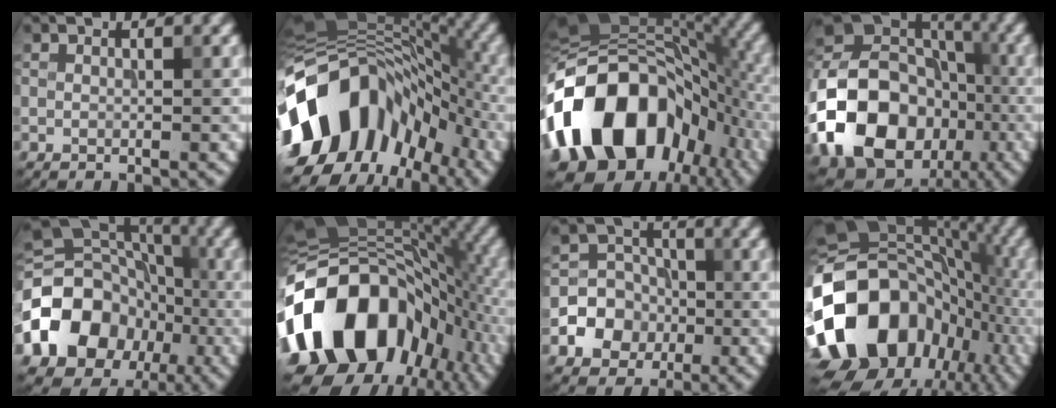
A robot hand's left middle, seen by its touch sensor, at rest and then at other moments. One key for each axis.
{"total": 17.6, "fx": -5.7, "fy": 12.2, "fz": 11.3, "tx": -0.200, "ty": 0.005, "tz": -0.104}
{"total": 16.6, "fx": -5.6, "fy": 11.5, "fz": 10.6, "tx": -0.176, "ty": 0.007, "tz": -0.106}
{"total": 18.5, "fx": -6.6, "fy": 14.3, "fz": 9.7, "tx": -0.195, "ty": -0.003, "tz": -0.128}
{"total": 12.5, "fx": -4.0, "fy": 10.2, "fz": 6.1, "tx": -0.128, "ty": -0.001, "tz": -0.084}
{"total": 18.2, "fx": -5.6, "fy": 12.5, "fz": 11.9, "tx": -0.215, "ty": 0.001, "tz": -0.106}
{"total": 5.0, "fx": -1.5, "fy": 4.5, "fz": 1.6, "tx": 0.001, "ty": 0.001, "tz": -0.052}
{"total": 18.4, "fx": -5.0, "fy": 13.3, "fz": 11.7, "tx": -0.221, "ty": 0.007, "tz": -0.097}